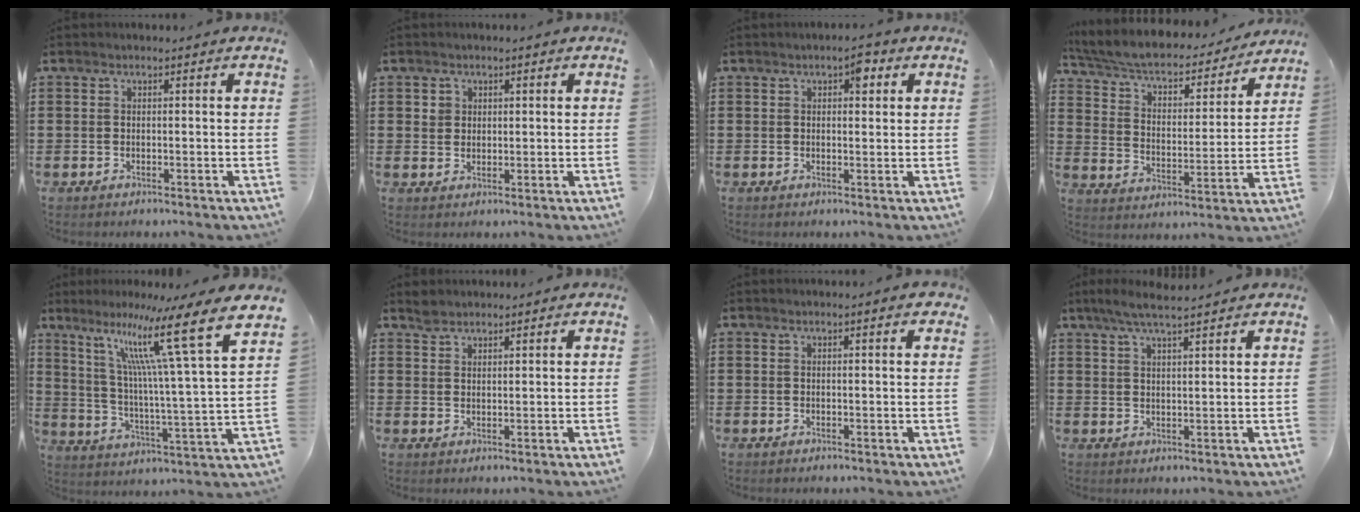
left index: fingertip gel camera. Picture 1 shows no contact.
{"total": 1.8, "force": [0.8, 1.6, 0.0], "torque": [0.002, 0.005, 0.012]}
{"total": 2.5, "force": [1.3, 1.2, 1.8], "torque": [-0.022, 0.003, 0.016]}
{"total": 5.5, "force": [4.9, 1.1, 2.4], "torque": [-0.069, -0.036, 0.077]}
{"total": 14.7, "force": [9.7, 0.7, 11.0], "torque": [-0.210, -0.071, 0.145]}
{"total": 2.3, "force": [2.0, 1.2, 0.0], "torque": [0.003, 0.000, 0.039]}
{"total": 0.9, "force": [0.4, 0.0, 0.8], "torque": [-0.015, 0.001, 0.008]}
{"total": 4.9, "force": [3.8, 0.5, 2.9], "torque": [-0.065, -0.003, 0.069]}